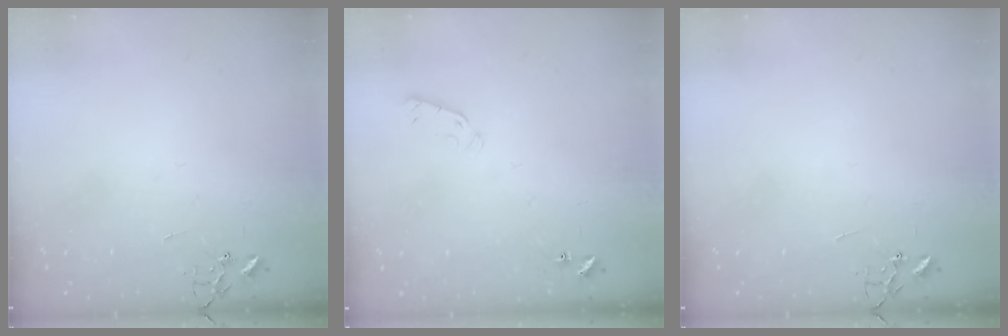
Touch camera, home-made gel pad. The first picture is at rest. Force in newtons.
{"total": 4.1, "press": 4.1, "slide": 0.6}
{"total": 0.0}